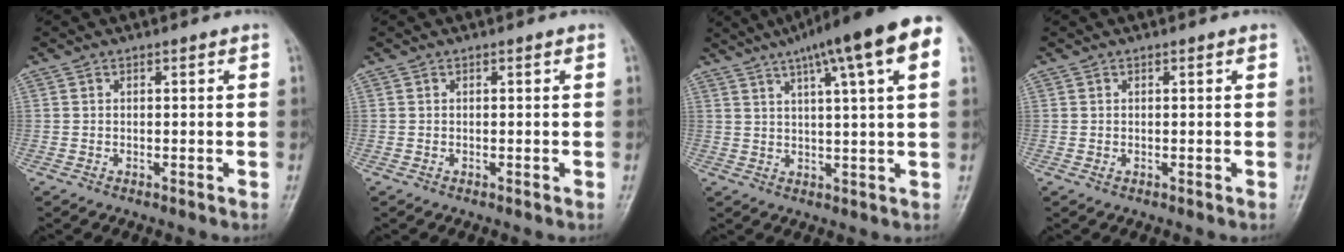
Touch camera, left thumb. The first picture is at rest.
{"total": 0.0}
{"total": 16.9, "force": [8.8, 2.5, 14.3], "torque": [-0.210, 0.012, 0.114]}
{"total": 0.6, "force": [0.2, 0.3, 0.5], "torque": [-0.004, 0.002, 0.003]}